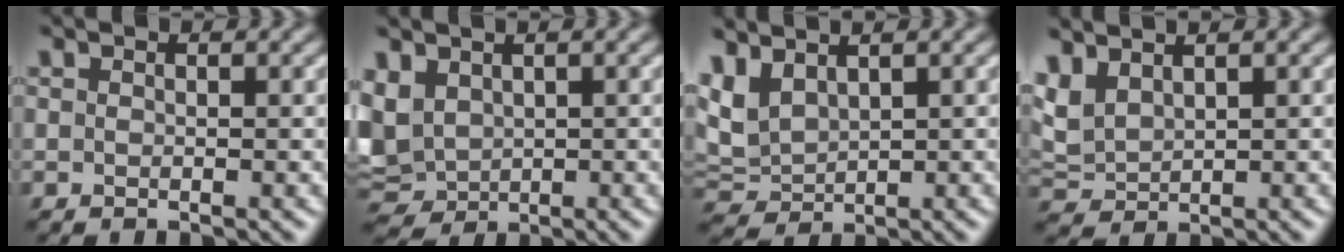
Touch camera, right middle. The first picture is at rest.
{"total": 4.9, "force": [1.0, 3.7, 3.0], "torque": [-0.089, 0.001, 0.018]}
{"total": 3.9, "force": [2.0, 2.2, 2.4], "torque": [-0.068, 0.005, 0.047]}
{"total": 3.5, "force": [2.1, 1.8, 2.1], "torque": [-0.060, 0.009, 0.049]}